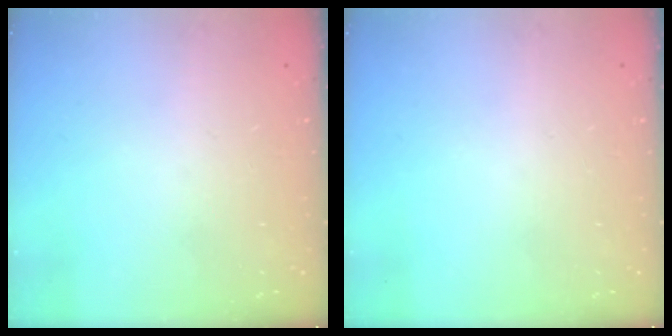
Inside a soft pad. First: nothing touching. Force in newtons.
{"total": 0.0}